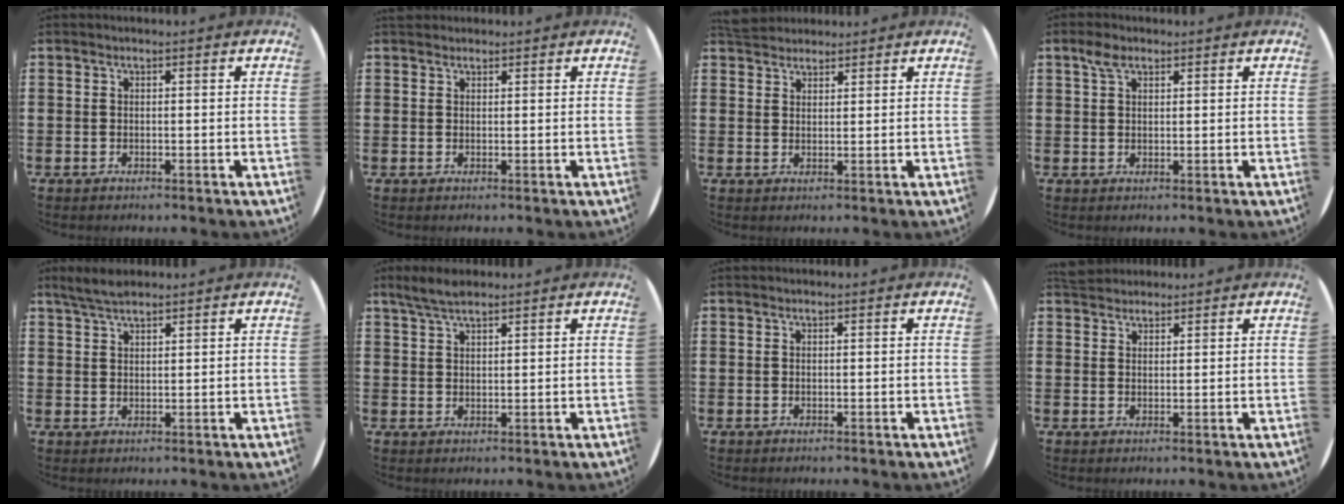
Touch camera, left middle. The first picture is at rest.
{"total": 0.9, "force": [0.8, 0.4, -0.1], "torque": [0.001, 0.003, 0.016]}
{"total": 3.2, "force": [3.1, 0.9, 0.2], "torque": [-0.001, -0.003, 0.058]}
{"total": 2.4, "force": [1.6, 1.3, 1.3], "torque": [-0.022, 0.004, 0.027]}
{"total": 3.3, "force": [2.9, 0.8, 1.4], "torque": [-0.031, 0.002, 0.054]}
{"total": 3.4, "force": [2.9, 0.9, 1.6], "torque": [-0.037, 0.000, 0.053]}
{"total": 0.0}
{"total": 2.7, "force": [2.6, 0.7, 0.2], "torque": [-0.008, 0.002, 0.051]}